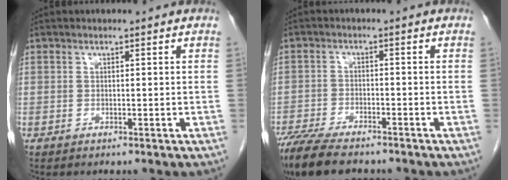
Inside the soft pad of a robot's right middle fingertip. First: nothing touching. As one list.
[{"total": 10.5, "force": [-8.7, 2.5, 5.4], "torque": [-0.093, -0.019, -0.144]}]